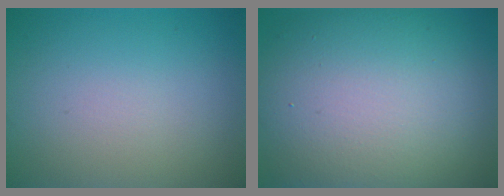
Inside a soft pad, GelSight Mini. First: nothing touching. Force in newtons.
{"total": 14.2, "press": 14.1, "slide": 1.2}